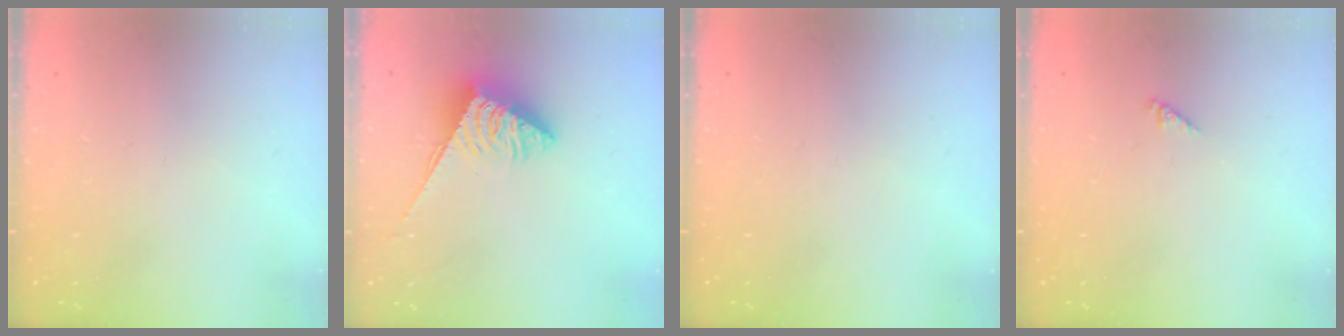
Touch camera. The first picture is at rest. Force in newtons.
{"total": 3.9, "press": 3.9, "slide": 0.4}
{"total": 0.0}
{"total": 0.0}